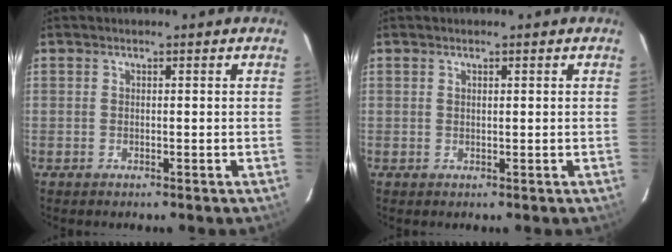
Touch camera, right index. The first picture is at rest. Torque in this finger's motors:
{"motor_torque": [-0.34, 0.13, -0.09, 0.00]}